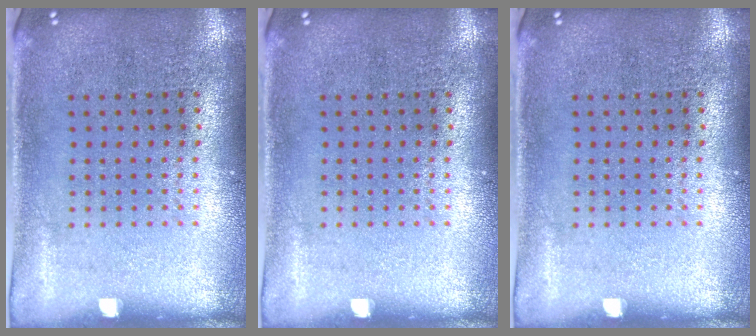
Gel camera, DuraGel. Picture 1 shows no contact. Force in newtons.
{"total": 0.0}
{"total": 0.0}